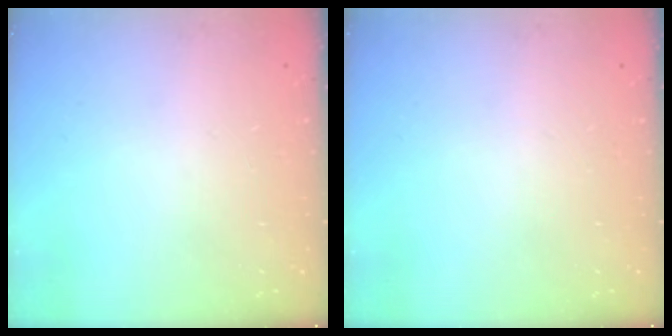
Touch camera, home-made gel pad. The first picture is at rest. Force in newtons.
{"total": 0.0}